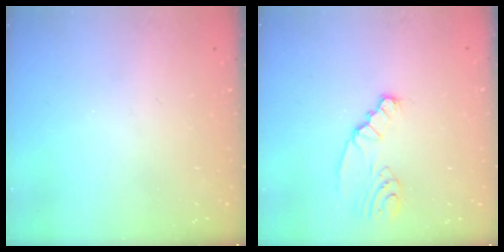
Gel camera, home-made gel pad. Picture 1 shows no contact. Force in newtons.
{"total": 2.4, "press": 2.4, "slide": 0.3}